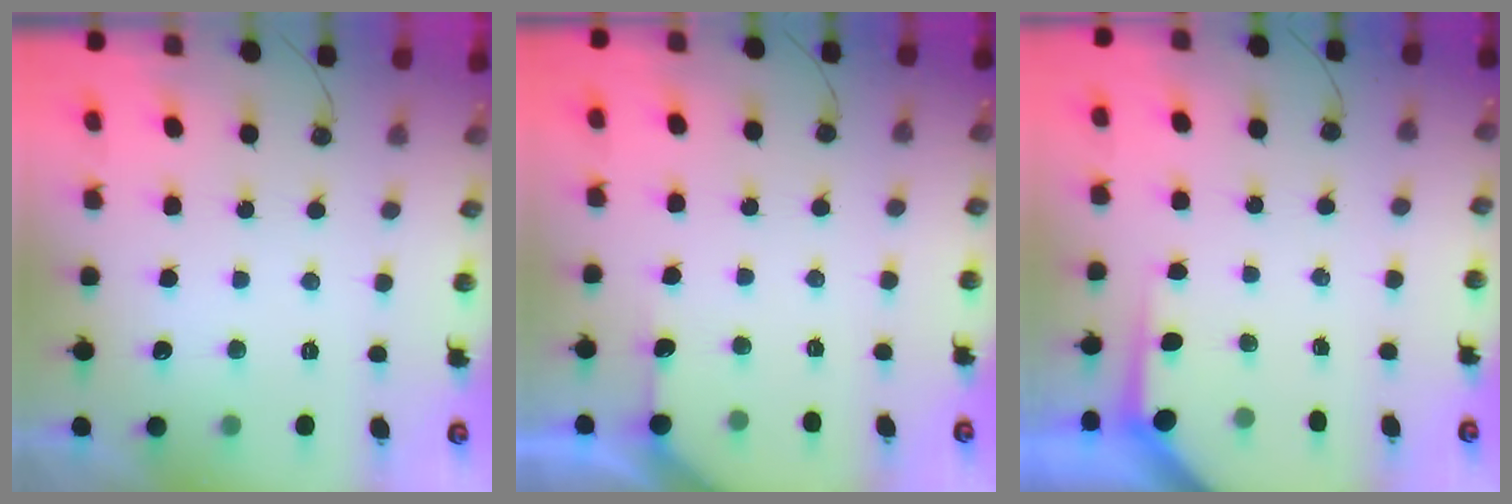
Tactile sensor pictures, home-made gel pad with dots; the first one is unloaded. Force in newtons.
{"total": 3.4, "press": 3.4, "slide": 0.4}
{"total": 3.6, "press": 3.6, "slide": 0.4}